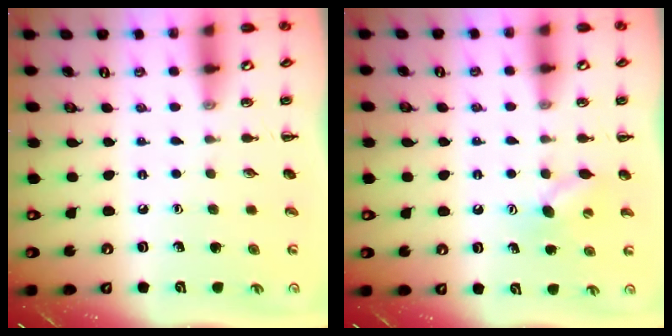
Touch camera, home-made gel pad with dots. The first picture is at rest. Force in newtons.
{"total": 7.8, "press": 7.7, "slide": 1.1}